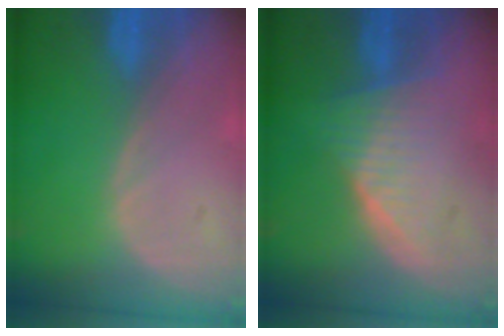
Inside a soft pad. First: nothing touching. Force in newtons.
{"total": 6.5, "press": 6.2, "slide": 1.8}